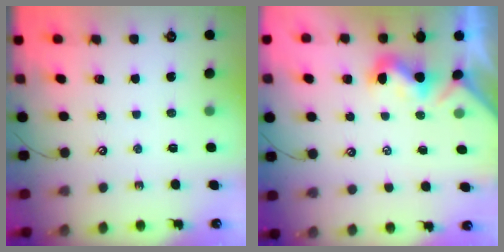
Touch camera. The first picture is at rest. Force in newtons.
{"total": 1.1, "press": 1.0, "slide": 0.5}